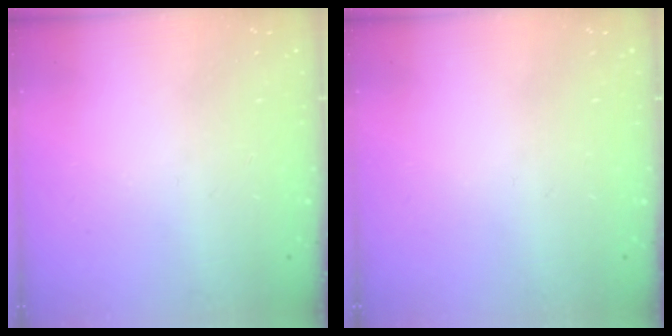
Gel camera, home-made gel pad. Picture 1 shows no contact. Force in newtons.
{"total": 0.0}